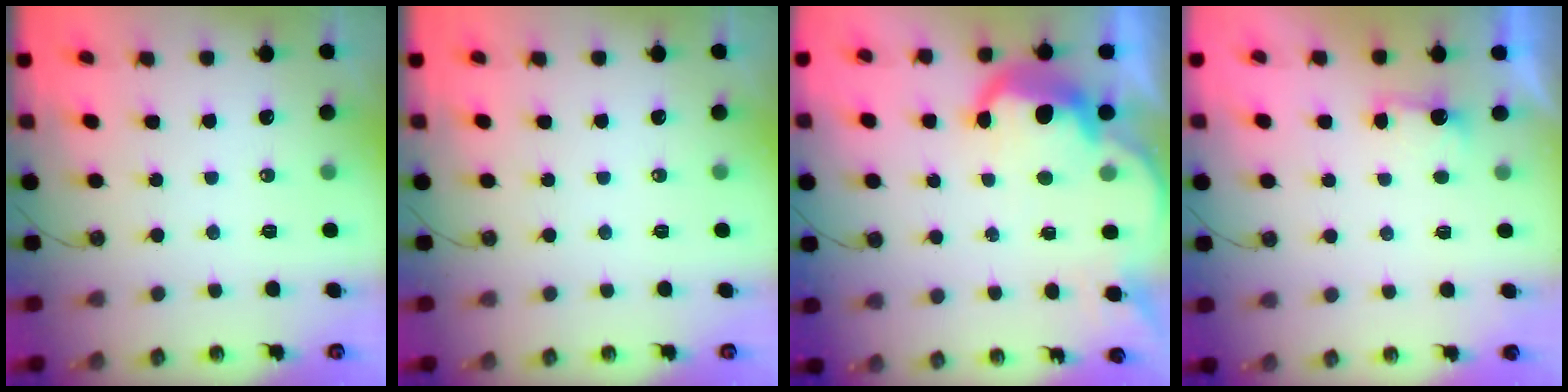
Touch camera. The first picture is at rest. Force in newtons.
{"total": 0.0}
{"total": 9.8, "press": 9.7, "slide": 0.7}
{"total": 2.3, "press": 2.2, "slide": 0.8}